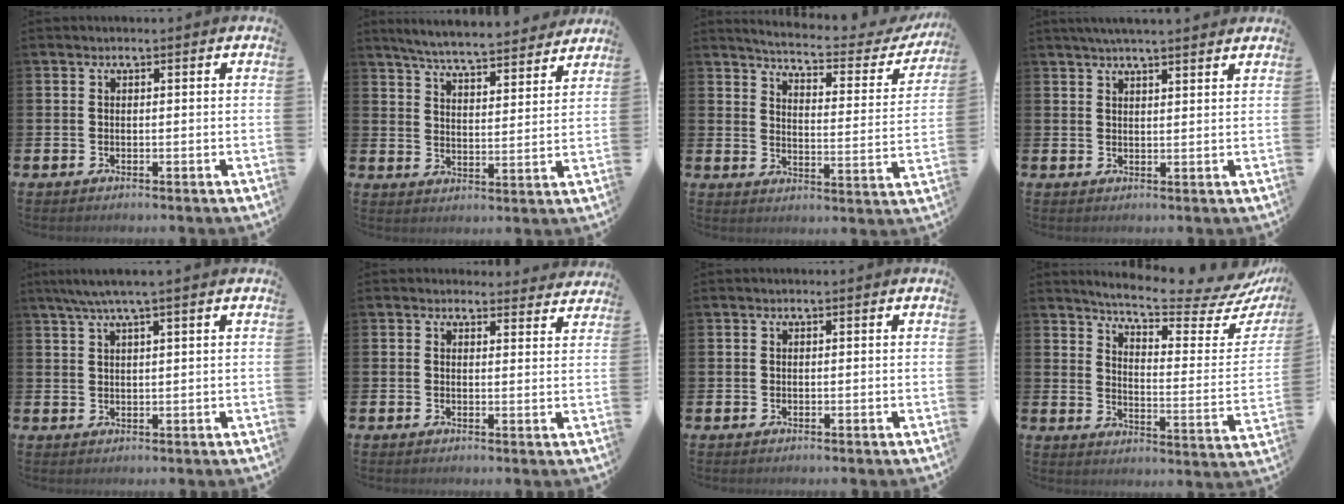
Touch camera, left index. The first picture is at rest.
{"total": 6.3, "force": [6.2, 0.4, 1.3], "torque": [-0.047, -0.043, 0.106]}
{"total": 5.1, "force": [4.8, 0.5, 1.6], "torque": [-0.053, -0.038, 0.076]}
{"total": 3.7, "force": [3.5, 0.0, 1.2], "torque": [-0.030, -0.007, 0.064]}
{"total": 3.4, "force": [2.5, -0.2, 2.4], "torque": [-0.058, 0.003, 0.046]}
{"total": 2.3, "force": [2.2, 0.7, -0.1], "torque": [0.003, -0.010, 0.039]}
{"total": 0.0}
{"total": 7.2, "force": [6.4, 0.3, 3.2], "torque": [-0.072, -0.060, 0.102]}